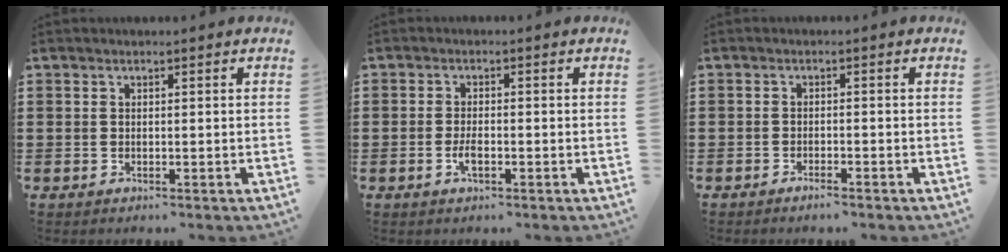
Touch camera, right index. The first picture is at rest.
{"total": 2.4, "force": [-1.0, 0.7, 2.1], "torque": [-0.046, -0.004, -0.020]}
{"total": 1.3, "force": [-1.2, 0.0, 0.5], "torque": [-0.012, -0.002, -0.021]}